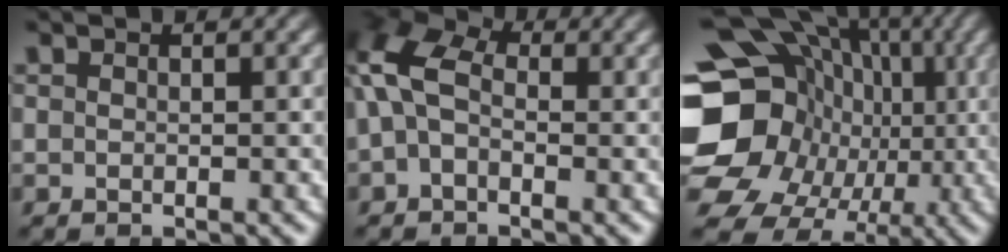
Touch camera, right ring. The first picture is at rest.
{"total": 6.8, "force": [1.1, 5.4, 3.9], "torque": [-0.093, 0.011, 0.002]}
{"total": 20.5, "force": [-1.2, 17.4, 10.7], "torque": [-0.209, -0.057, -0.014]}